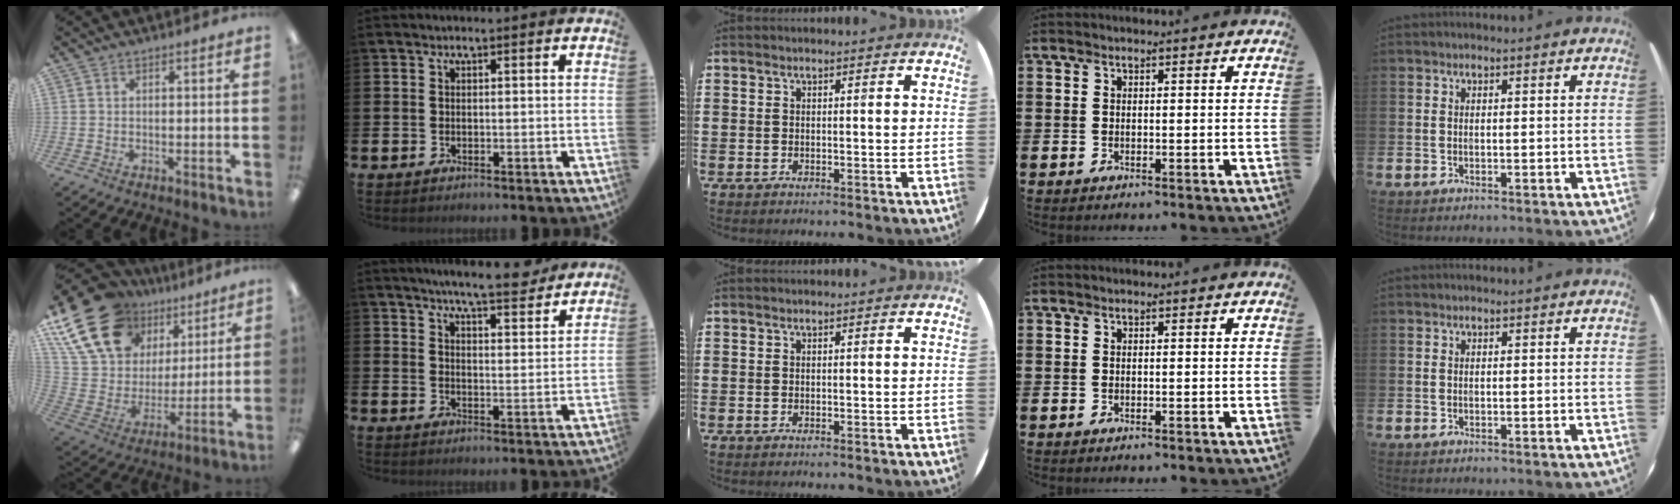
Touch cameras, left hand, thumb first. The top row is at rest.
{"thumb": {"total": 23.2, "force": [13.8, 15.2, 10.9], "torque": [-0.231, -0.065, 0.264]}, "index": {"total": 6.8, "force": [6.5, 0.3, 1.9], "torque": [-0.037, -0.040, 0.112]}}